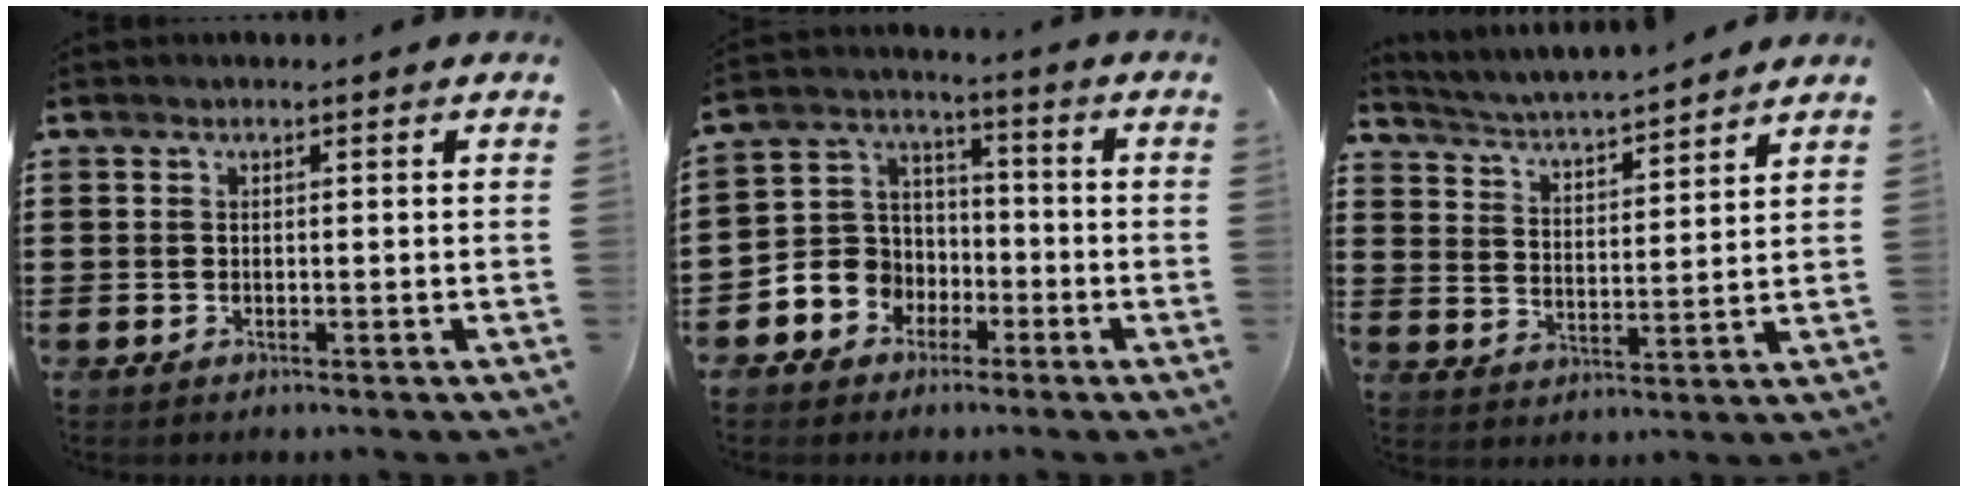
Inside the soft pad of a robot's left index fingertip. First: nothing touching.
{"total": 6.7, "force": [-2.7, 6.0, 0.7], "torque": [-0.057, 0.004, -0.059]}
{"total": 3.8, "force": [3.7, -0.4, 0.7], "torque": [-0.035, -0.035, 0.057]}